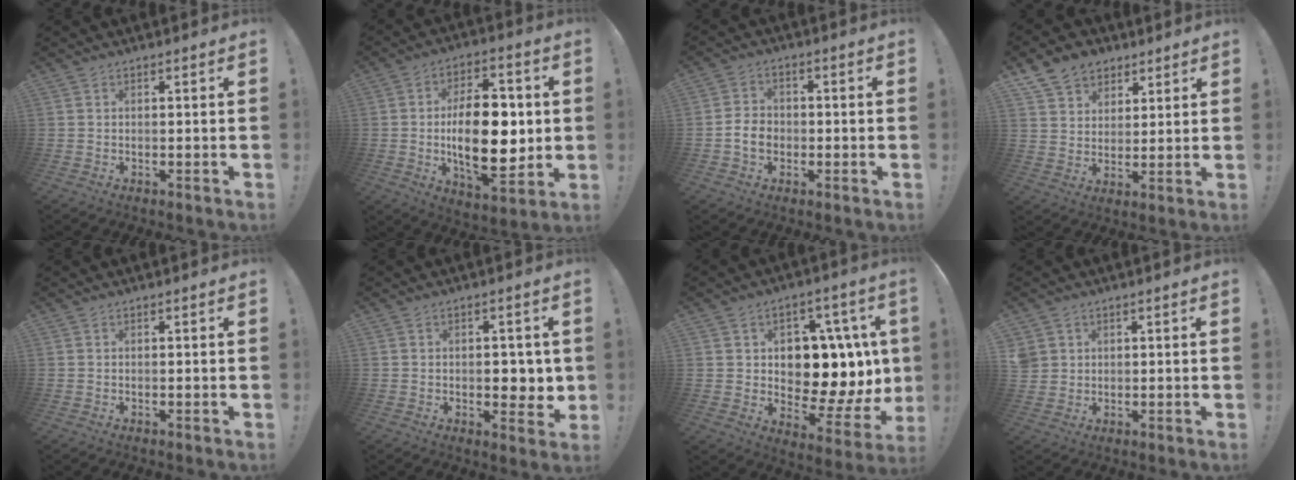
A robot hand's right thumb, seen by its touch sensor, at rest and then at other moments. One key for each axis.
{"total": 22.2, "fx": -0.3, "fy": 11.5, "fz": 19.0, "tx": -0.313, "ty": -0.008, "tz": -0.006}
{"total": 5.9, "fx": -1.9, "fy": 4.9, "fz": 2.7, "tx": -0.037, "ty": 0.015, "tz": -0.032}
{"total": 10.0, "fx": 6.1, "fy": 7.4, "fz": 2.7, "tx": -0.038, "ty": -0.038, "tz": 0.121}
{"total": 0.0}
{"total": 4.9, "fx": 0.0, "fy": 3.4, "fz": 3.5, "tx": -0.042, "ty": 0.003, "tz": 0.000}
{"total": 13.2, "fx": 1.3, "fy": 9.2, "fz": 9.5, "tx": -0.101, "ty": -0.021, "tz": 0.038}
{"total": 3.5, "fx": 1.5, "fy": 3.0, "fz": 0.9, "tx": -0.016, "ty": -0.004, "tz": 0.033}